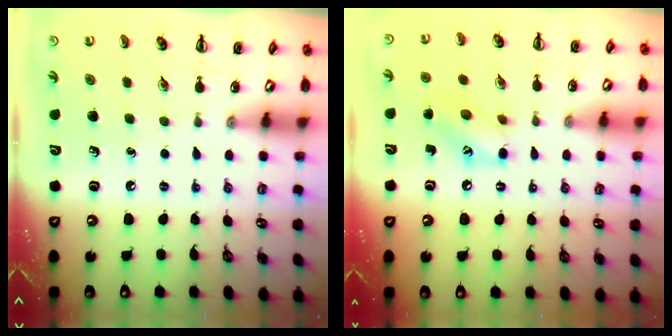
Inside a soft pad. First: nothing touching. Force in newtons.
{"total": 9.7, "press": 9.7, "slide": 1.0}